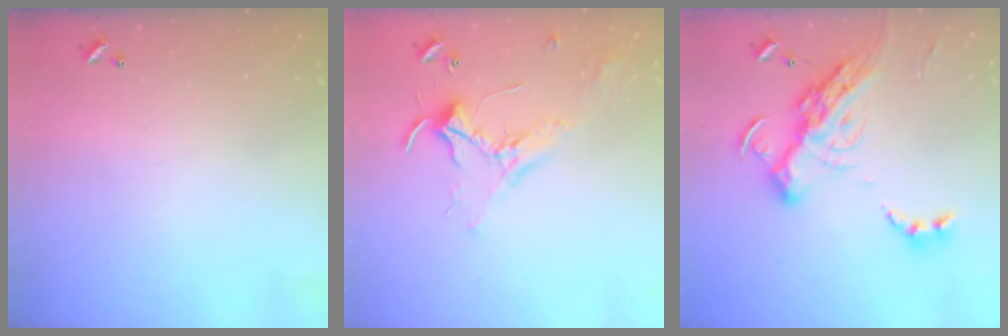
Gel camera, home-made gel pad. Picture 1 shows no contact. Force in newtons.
{"total": 2.1, "press": 2.1, "slide": 0.5}
{"total": 21.4, "press": 21.3, "slide": 1.9}